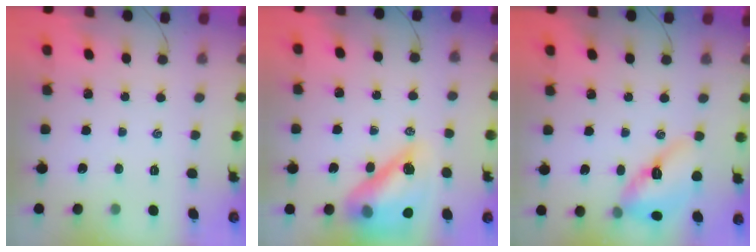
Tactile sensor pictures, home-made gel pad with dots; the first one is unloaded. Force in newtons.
{"total": 17.3, "press": 16.6, "slide": 4.9}
{"total": 13.4, "press": 13.3, "slide": 1.7}